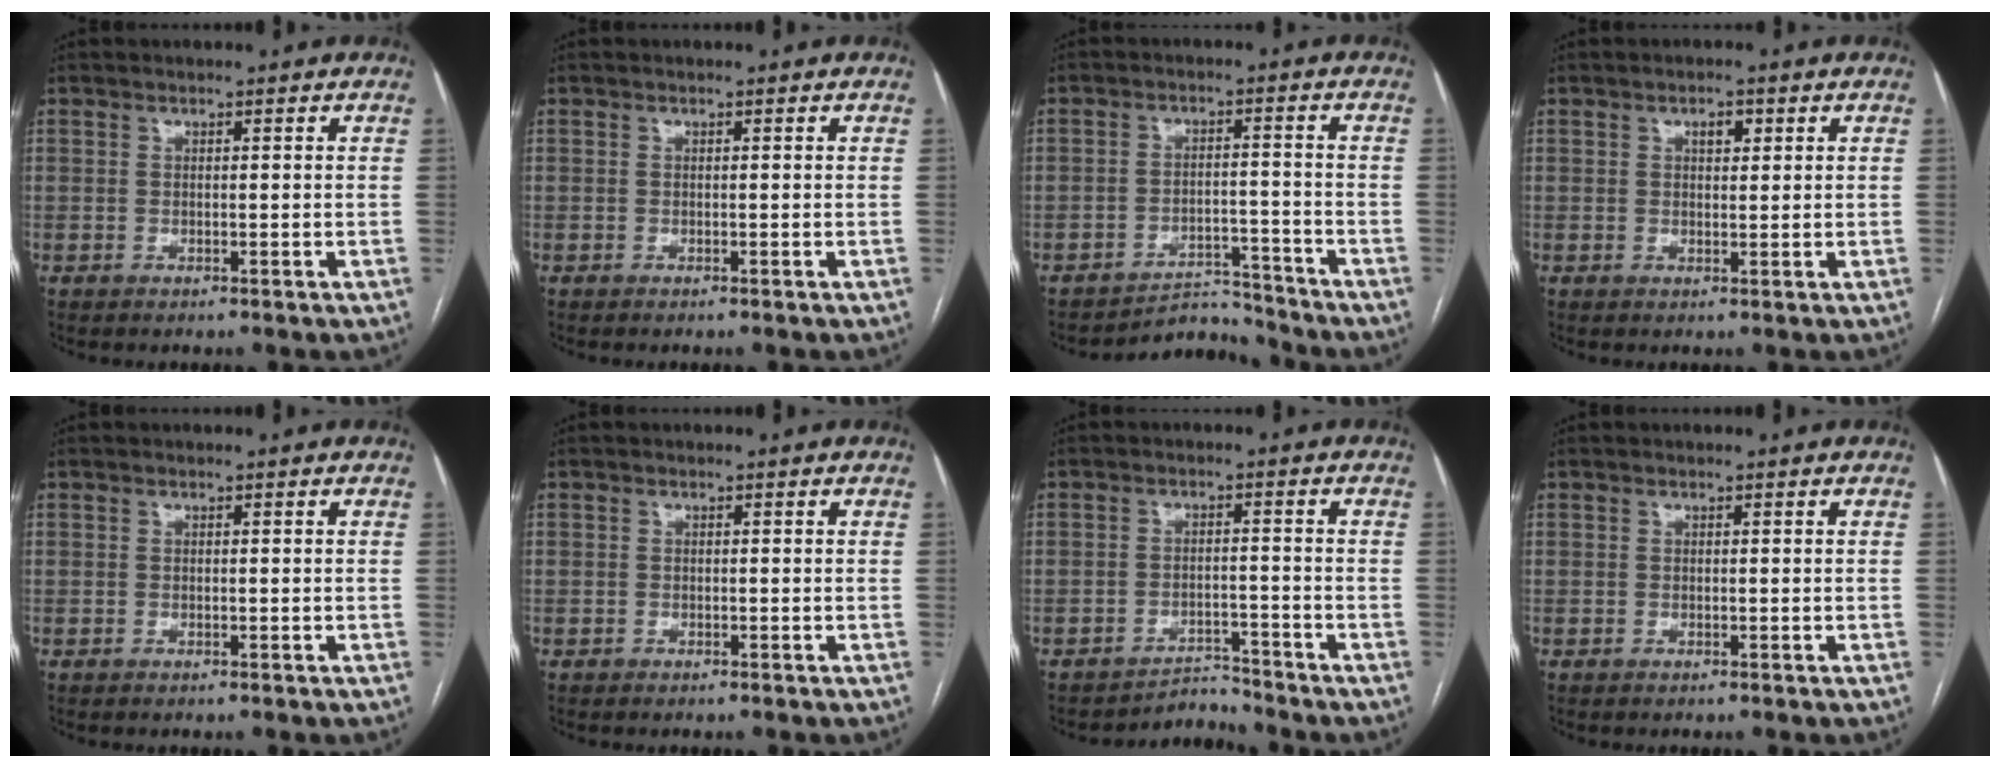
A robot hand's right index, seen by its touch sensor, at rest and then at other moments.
{"total": 0.0}
{"total": 5.2, "force": [-5.0, 0.6, -1.4], "torque": [0.028, 0.019, -0.075]}
{"total": 2.1, "force": [0.9, 1.0, 1.6], "torque": [-0.024, 0.003, 0.014]}
{"total": 0.0}
{"total": 1.3, "force": [-0.8, 1.0, -0.2], "torque": [0.003, 0.007, -0.016]}
{"total": 3.4, "force": [-3.1, 0.0, -1.3], "torque": [0.026, 0.004, -0.046]}
{"total": 0.0}